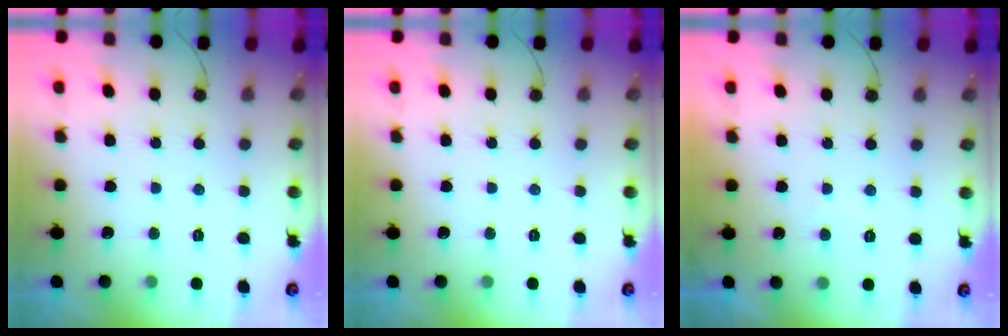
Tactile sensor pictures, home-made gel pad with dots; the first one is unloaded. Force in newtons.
{"total": 0.0}
{"total": 0.5, "press": 0.3, "slide": 0.5}